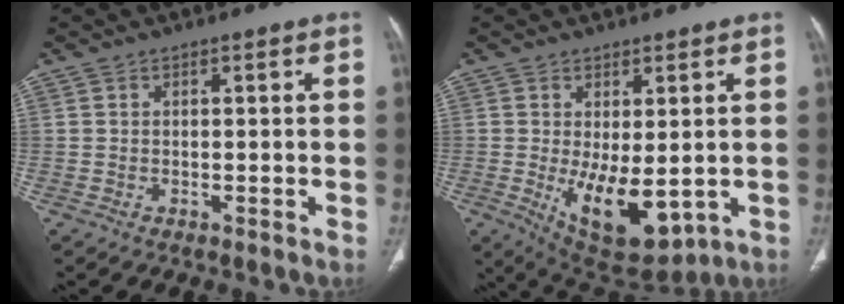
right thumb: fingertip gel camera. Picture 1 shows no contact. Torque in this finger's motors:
{"motor_torque": [2.43, 2.58, 0.73, -0.74, 0.35]}